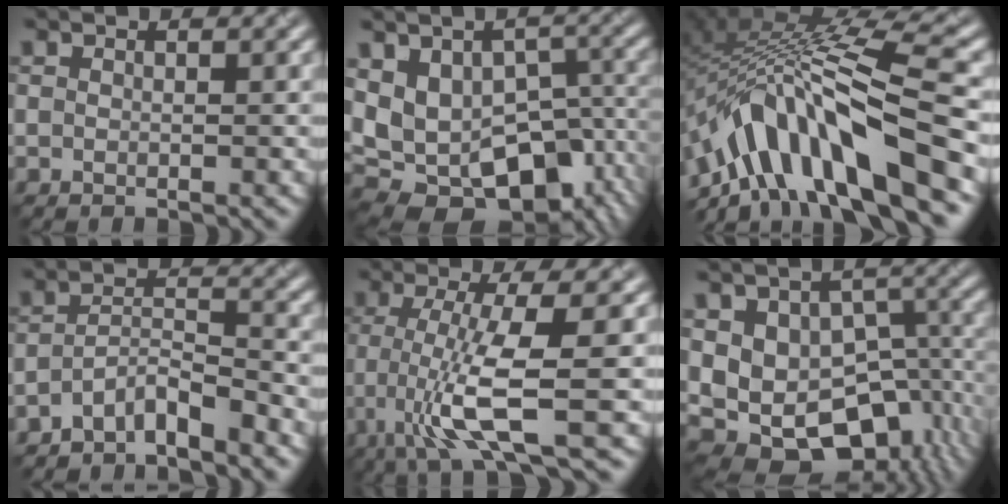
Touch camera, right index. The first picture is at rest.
{"total": 11.9, "force": [-2.1, 7.6, 8.9], "torque": [-0.160, -0.012, 0.000]}
{"total": 11.4, "force": [-7.2, 3.3, 8.2], "torque": [-0.145, 0.017, -0.113]}
{"total": 4.0, "force": [-3.8, 0.2, 1.1], "torque": [-0.026, 0.012, -0.067]}
{"total": 6.6, "force": [-2.0, 0.9, 6.2], "torque": [-0.123, -0.005, -0.024]}
{"total": 12.9, "force": [-2.9, 9.2, 8.6], "torque": [-0.120, -0.017, 0.002]}